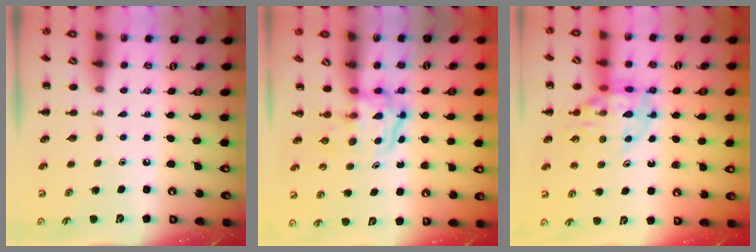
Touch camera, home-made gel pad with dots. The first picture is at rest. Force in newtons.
{"total": 3.8, "press": 3.8, "slide": 0.3}
{"total": 14.4, "press": 14.2, "slide": 2.6}